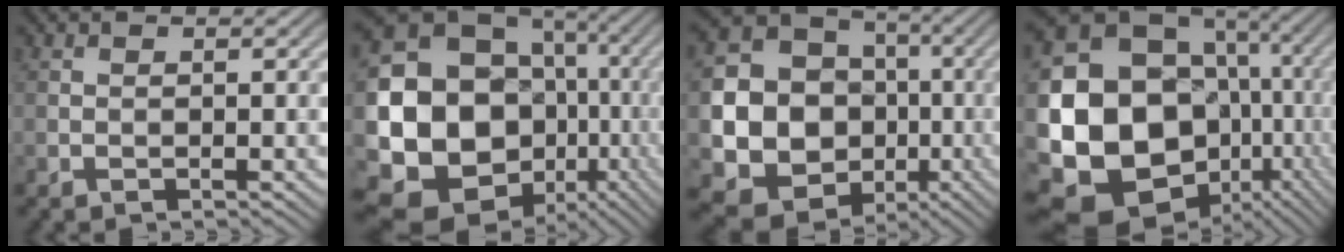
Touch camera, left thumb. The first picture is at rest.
{"total": 22.4, "force": [-4.1, 19.2, 10.8], "torque": [-0.244, -0.042, -0.059]}
{"total": 19.3, "force": [-2.7, 17.3, 8.0], "torque": [-0.206, -0.029, -0.053]}
{"total": 22.4, "force": [-2.9, 18.3, 12.7], "torque": [-0.294, -0.021, -0.033]}